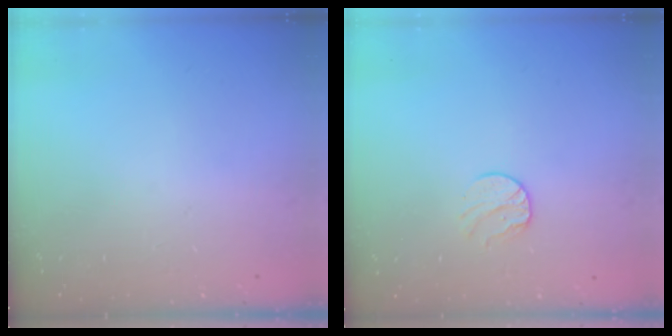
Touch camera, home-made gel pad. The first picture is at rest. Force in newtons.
{"total": 8.0, "press": 8.0, "slide": 0.7}